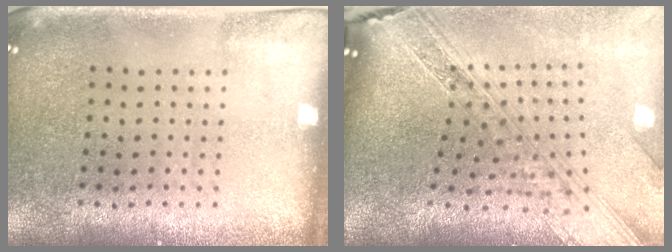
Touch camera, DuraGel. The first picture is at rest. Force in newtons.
{"total": 4.0, "press": 2.9, "slide": 2.7}